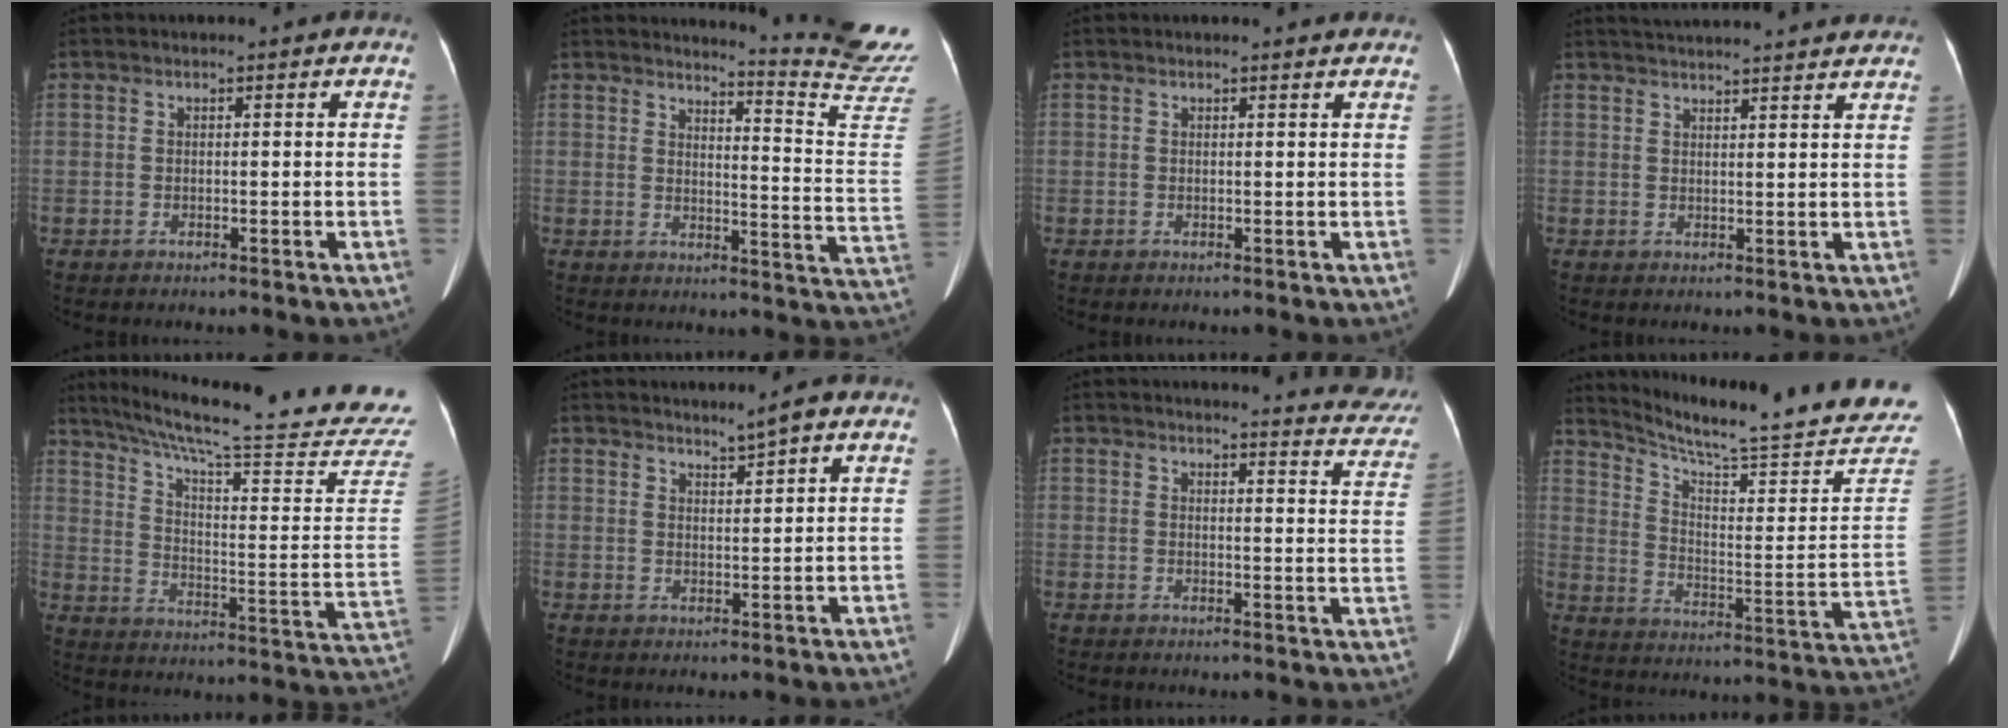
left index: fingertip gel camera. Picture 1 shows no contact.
{"total": 14.1, "force": [13.5, -3.1, 2.3], "torque": [-0.040, -0.148, 0.146]}
{"total": 1.2, "force": [1.2, 0.1, 0.1], "torque": [-0.010, -0.007, 0.009]}
{"total": 14.1, "force": [13.3, 0.7, 4.6], "torque": [-0.072, 0.019, 0.170]}
{"total": 27.7, "force": [24.0, -0.5, 13.8], "torque": [-0.224, -0.119, 0.308]}
{"total": 2.3, "force": [1.9, -0.5, 1.1], "torque": [-0.028, -0.005, 0.038]}
{"total": 13.1, "force": [12.8, 1.2, 2.1], "torque": [0.003, -0.081, 0.110]}
{"total": 25.1, "force": [23.2, 0.1, 9.6], "torque": [-0.157, -0.127, 0.295]}